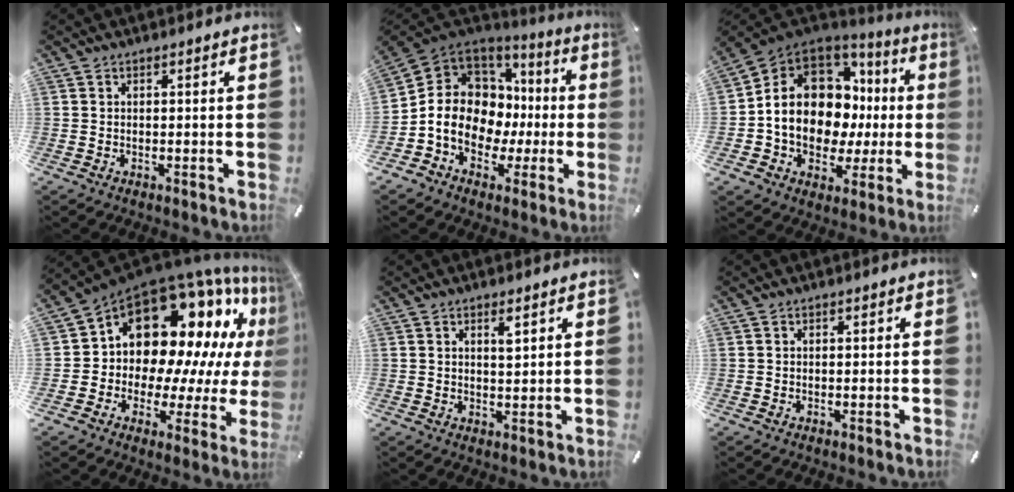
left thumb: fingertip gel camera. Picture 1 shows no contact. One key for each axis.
{"total": 13.1, "fx": -1.5, "fy": 11.3, "fz": 6.5, "tx": -0.144, "ty": -0.018, "tz": -0.022}
{"total": 15.6, "fx": 1.1, "fy": 12.1, "fz": 9.8, "tx": -0.181, "ty": -0.018, "tz": 0.023}
{"total": 19.1, "fx": 10.3, "fy": 12.2, "fz": 10.5, "tx": -0.153, "ty": -0.104, "tz": 0.193}
{"total": 2.5, "fx": 1.4, "fy": 0.6, "fz": 2.0, "tx": -0.036, "ty": -0.002, "tz": 0.022}
{"total": 0.0}